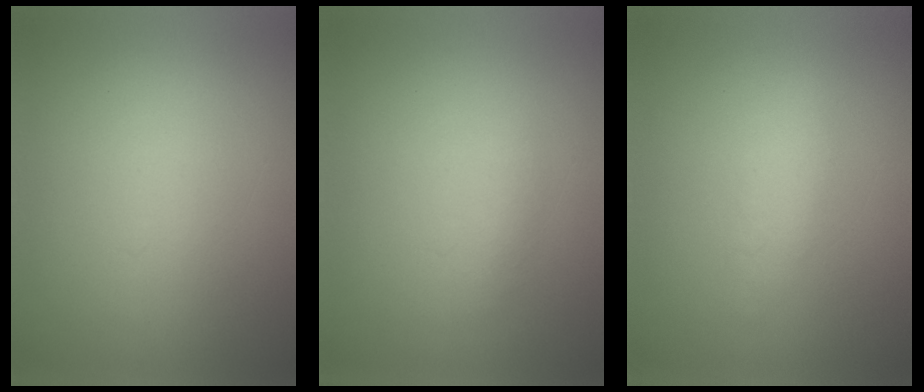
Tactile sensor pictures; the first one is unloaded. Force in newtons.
{"total": 1.3}
{"total": 1.9}